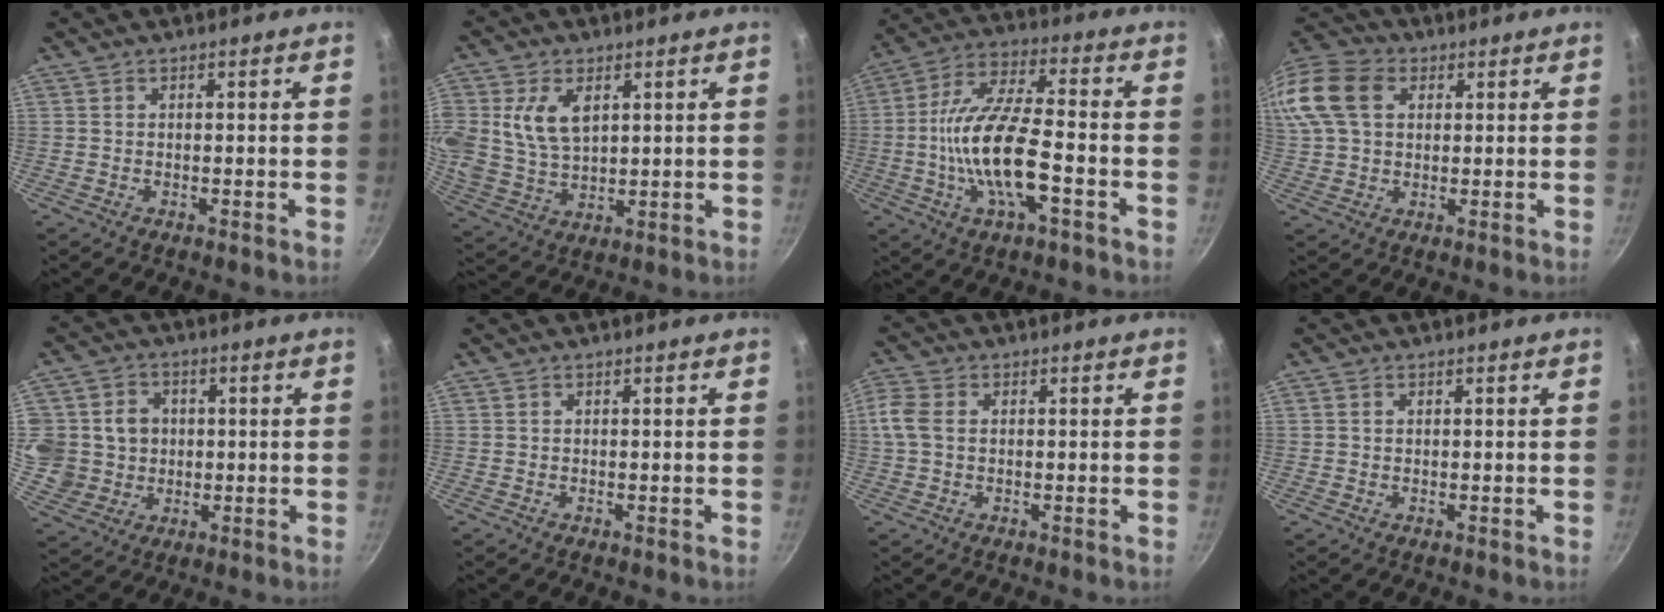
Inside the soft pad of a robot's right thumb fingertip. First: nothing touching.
{"total": 10.3, "force": [3.1, 6.7, 7.2], "torque": [-0.131, -0.018, 0.065]}
{"total": 15.7, "force": [-4.0, 5.3, 14.2], "torque": [-0.273, 0.031, -0.084]}
{"total": 19.4, "force": [5.9, 14.1, 11.9], "torque": [-0.278, 0.033, 0.100]}
{"total": 12.2, "force": [0.8, 11.4, 4.1], "torque": [-0.066, 0.006, 0.018]}
{"total": 0.0}
{"total": 4.8, "force": [0.3, 3.4, 3.4], "torque": [-0.078, 0.010, 0.000]}
{"total": 0.6, "force": [0.2, 0.5, 0.3], "torque": [-0.005, 0.002, 0.003]}